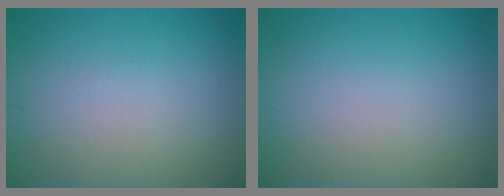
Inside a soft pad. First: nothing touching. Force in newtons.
{"total": 0.0}